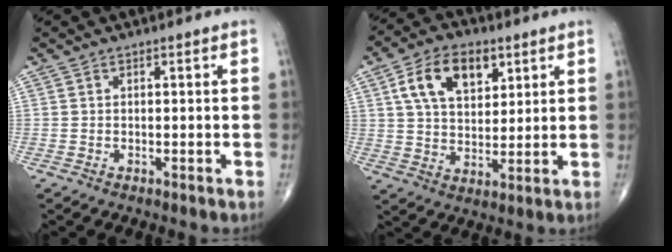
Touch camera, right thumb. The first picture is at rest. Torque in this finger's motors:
{"motor_torque": [0.09, 0.45, 0.24, -0.03, 0.28]}